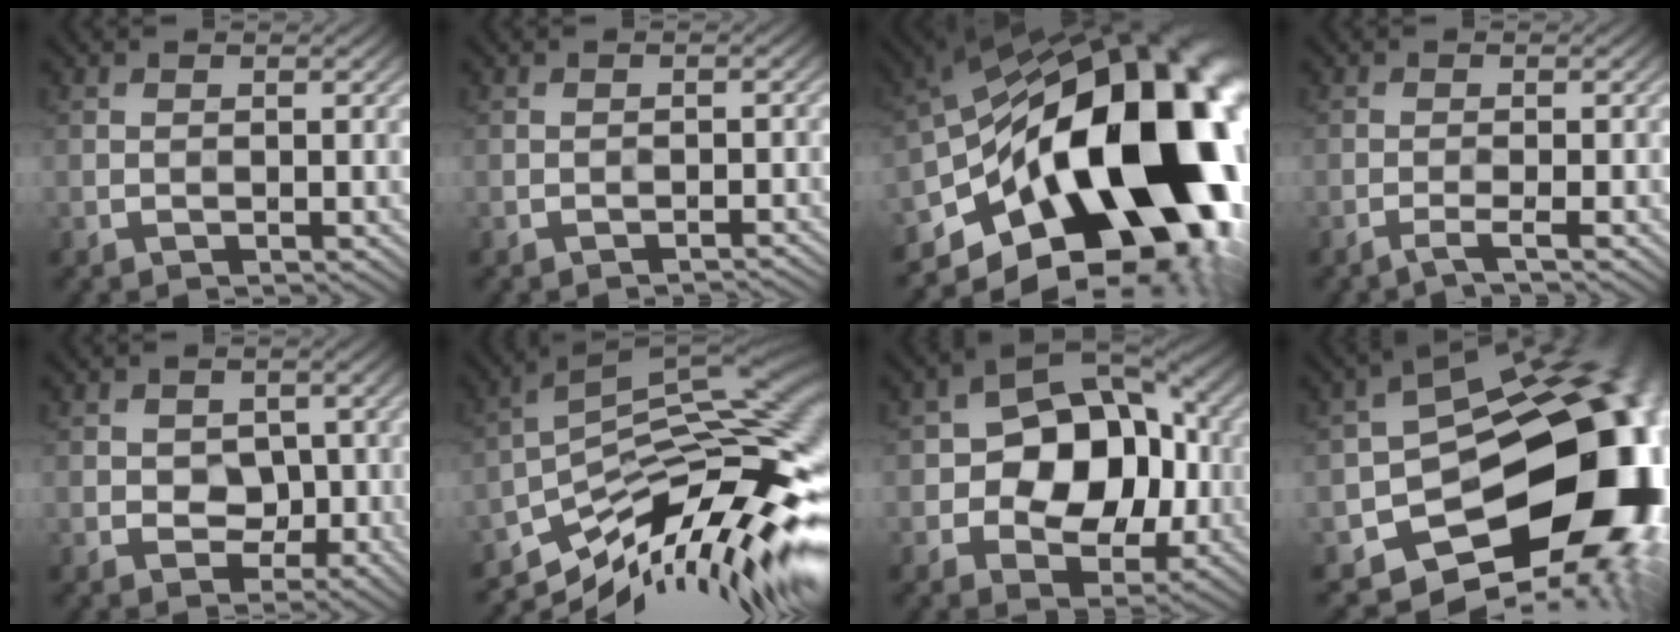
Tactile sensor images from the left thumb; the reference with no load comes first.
{"total": 1.2, "force": [-1.1, 0.2, 0.4], "torque": [-0.004, 0.002, -0.018]}
{"total": 23.4, "force": [-5.8, 13.3, 18.4], "torque": [-0.300, -0.053, -0.071]}
{"total": 2.0, "force": [-1.3, 0.1, 1.5], "torque": [-0.021, 0.006, -0.035]}
{"total": 3.7, "force": [-0.4, 2.7, 2.4], "torque": [-0.032, -0.005, -0.009]}
{"total": 14.0, "force": [-7.1, 4.4, 11.3], "torque": [-0.182, 0.007, -0.132]}
{"total": 13.2, "force": [-0.4, 9.2, 9.4], "torque": [-0.134, 0.010, -0.014]}
{"total": 19.9, "force": [-5.7, 13.5, 13.4], "torque": [-0.176, -0.051, -0.073]}